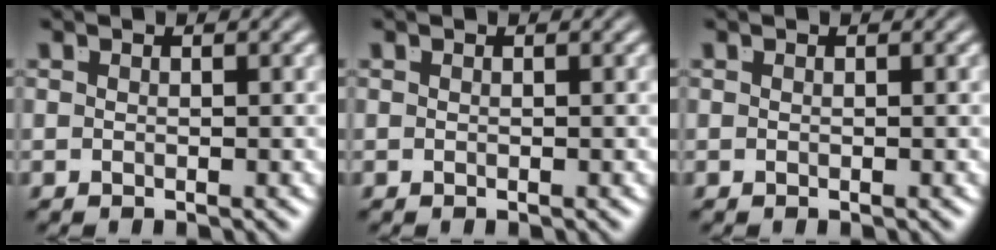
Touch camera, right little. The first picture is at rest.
{"total": 0.0}
{"total": 0.0}